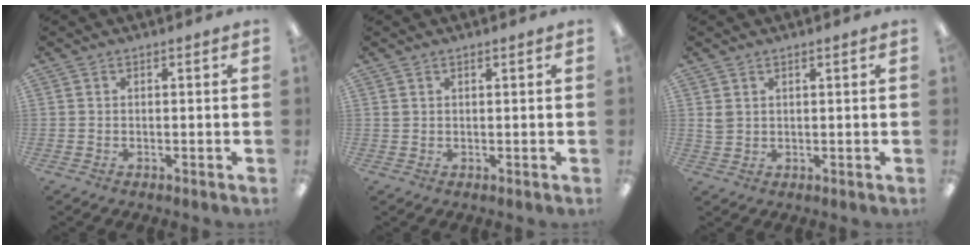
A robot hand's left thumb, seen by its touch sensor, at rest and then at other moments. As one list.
[{"total": 0.8, "force": [0.6, 0.4, 0.3], "torque": [-0.007, 0.001, 0.011]}, {"total": 2.0, "force": [1.1, 1.5, 0.9], "torque": [-0.020, 0.003, 0.021]}]